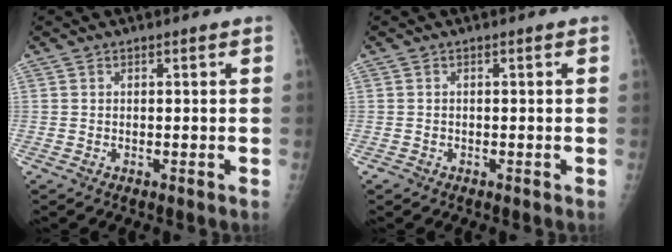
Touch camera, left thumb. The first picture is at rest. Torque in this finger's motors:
{"motor_torque": [-0.19, 0.02, 0.03, 0.09, 0.00]}